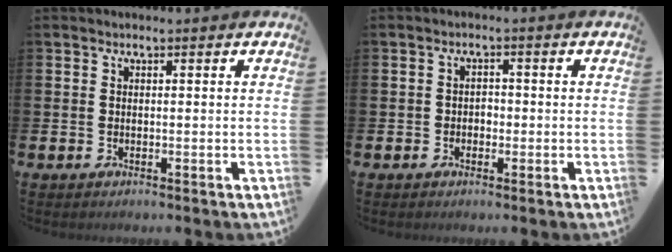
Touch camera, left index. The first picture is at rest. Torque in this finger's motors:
{"motor_torque": [-0.08, -0.04, -0.03, -0.01]}